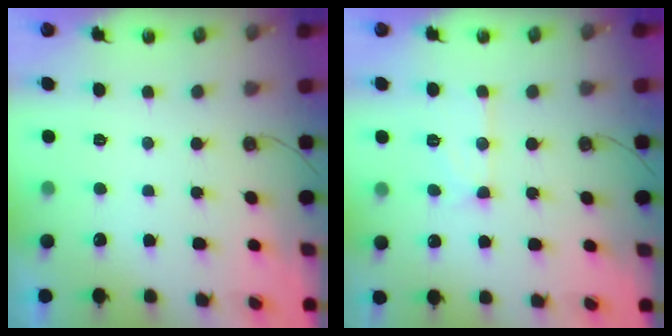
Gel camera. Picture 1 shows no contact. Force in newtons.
{"total": 10.5, "press": 10.4, "slide": 0.9}